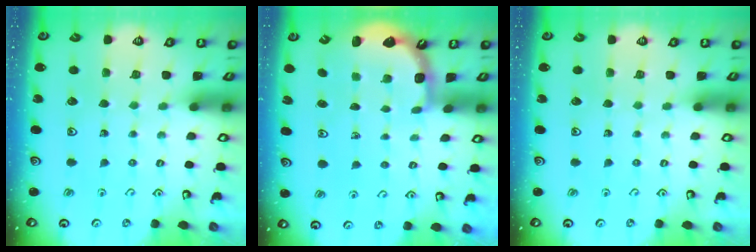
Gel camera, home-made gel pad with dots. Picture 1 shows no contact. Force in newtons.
{"total": 2.2, "press": 1.8, "slide": 1.3}
{"total": 0.0}